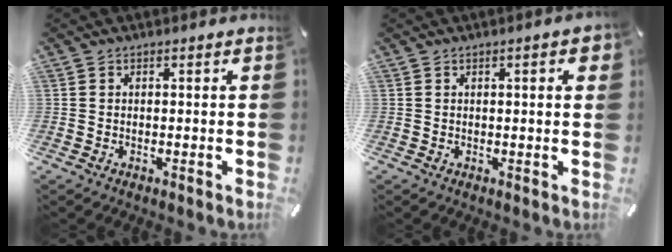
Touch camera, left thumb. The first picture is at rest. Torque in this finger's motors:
{"motor_torque": [-0.18, -0.27, 0.14, 0.27, 0.02]}